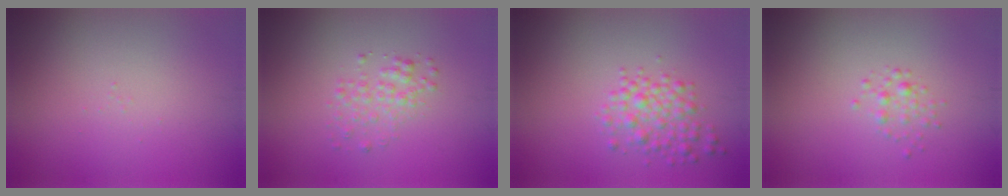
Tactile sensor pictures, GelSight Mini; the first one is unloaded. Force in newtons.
{"total": 1.8, "press": 1.8, "slide": 0.1}
{"total": 3.0, "press": 3.0, "slide": 0.1}
{"total": 1.2, "press": 1.2, "slide": 0.0}